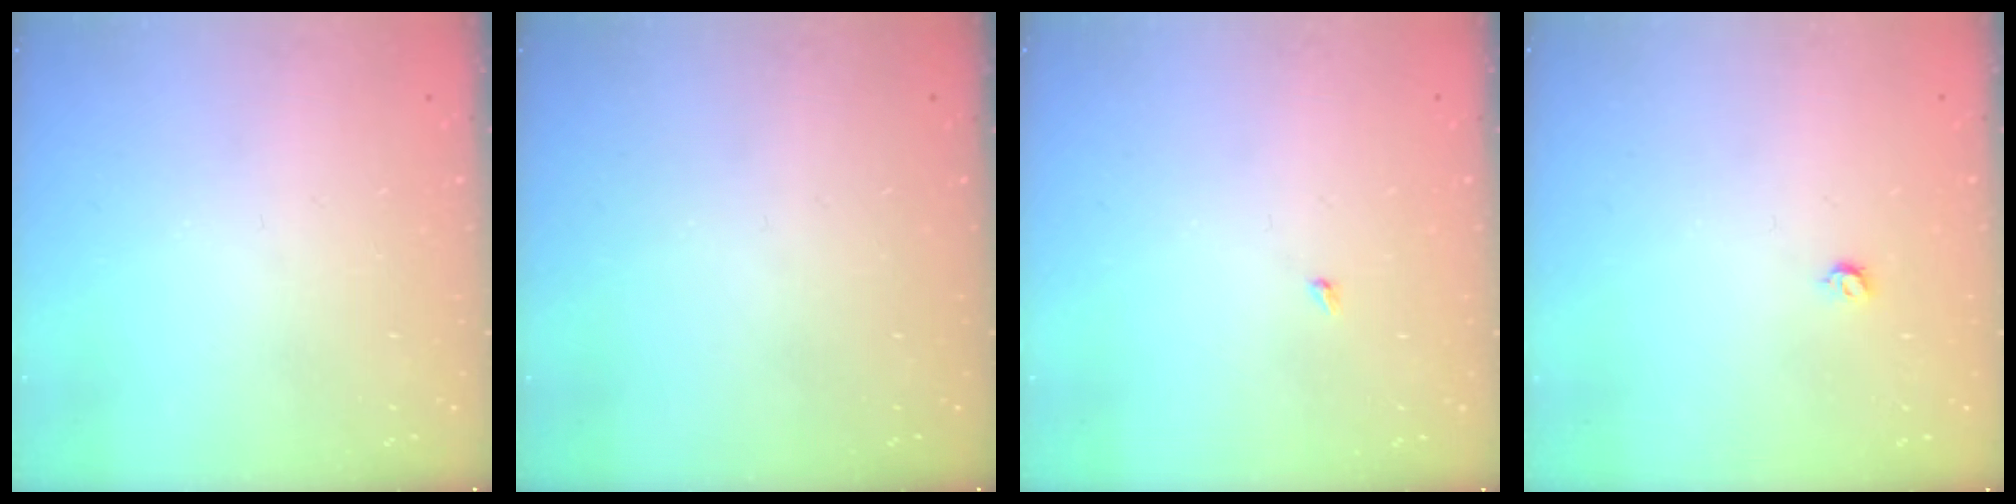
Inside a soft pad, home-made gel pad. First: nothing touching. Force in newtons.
{"total": 0.0}
{"total": 1.9, "press": 1.9, "slide": 0.3}
{"total": 3.4, "press": 3.4, "slide": 0.6}